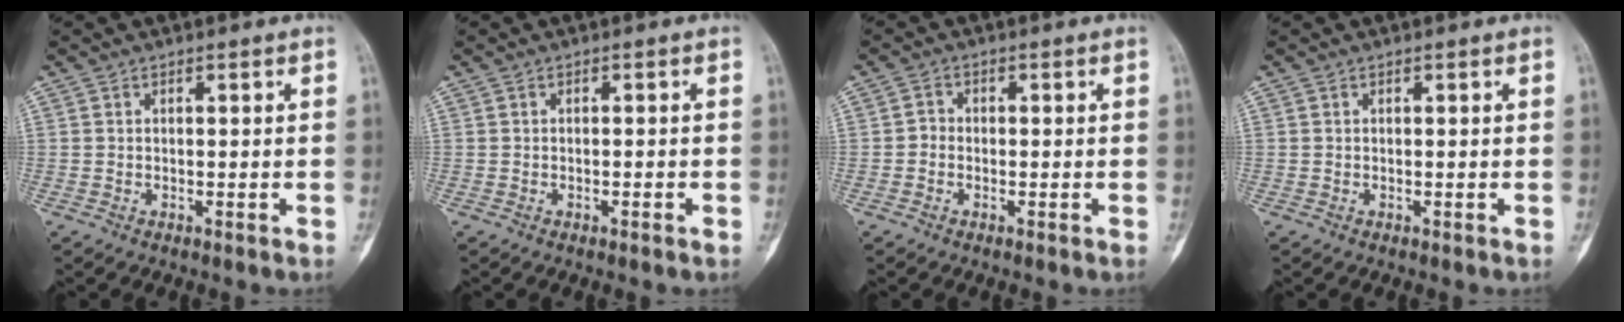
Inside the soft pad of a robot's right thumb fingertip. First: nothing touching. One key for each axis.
{"total": 1.0, "fx": -0.5, "fy": 0.2, "fz": 0.8, "tx": -0.016, "ty": 0.006, "tz": -0.003}
{"total": 1.5, "fx": -0.6, "fy": 1.3, "fz": 0.5, "tx": 0.008, "ty": 0.005, "tz": -0.017}
{"total": 0.0}